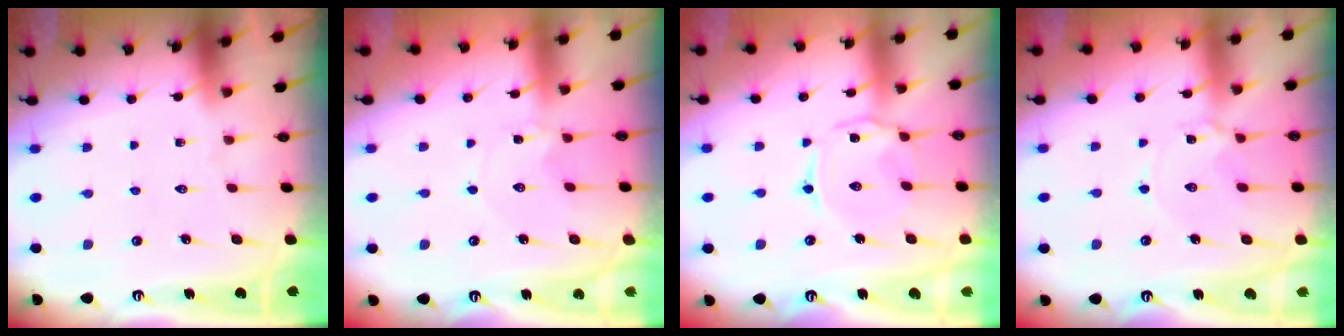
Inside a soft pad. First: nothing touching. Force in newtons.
{"total": 1.8, "press": 1.8, "slide": 0.2}
{"total": 2.7, "press": 2.7, "slide": 0.4}
{"total": 3.0, "press": 2.9, "slide": 0.5}